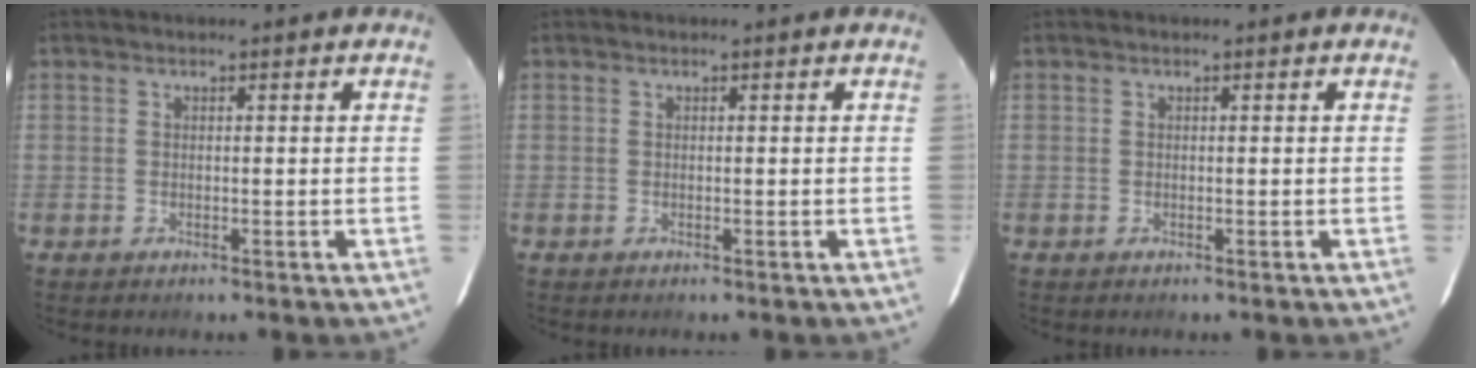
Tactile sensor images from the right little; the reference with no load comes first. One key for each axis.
{"total": 0.0}
{"total": 0.0}